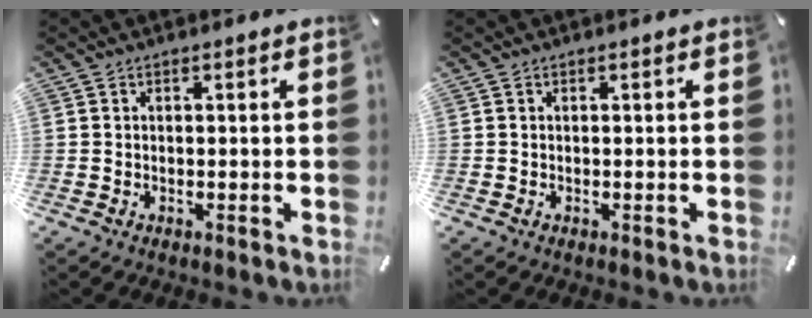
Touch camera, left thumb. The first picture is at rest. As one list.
[{"total": 0.0}]